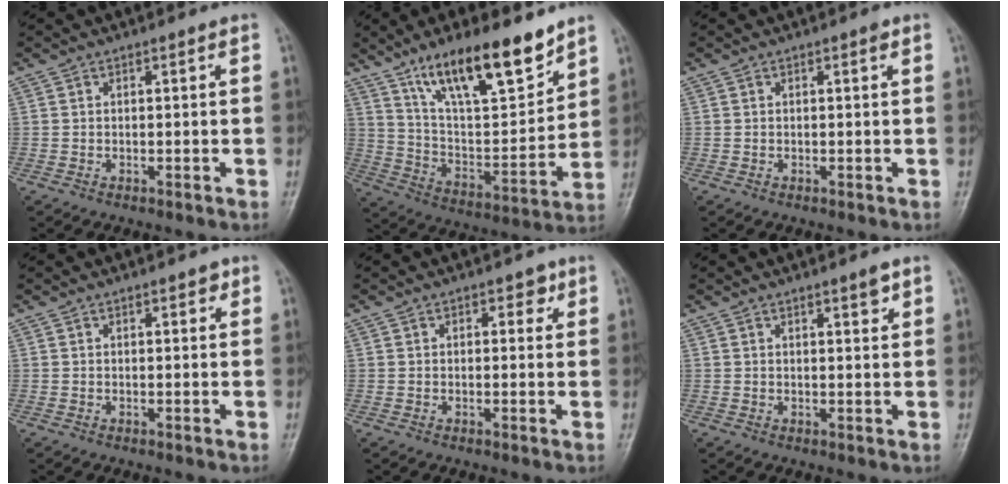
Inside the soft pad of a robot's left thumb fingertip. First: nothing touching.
{"total": 19.2, "force": [13.1, 5.8, 12.7], "torque": [-0.175, -0.068, 0.236]}
{"total": 0.7, "force": [0.4, 0.1, 0.6], "torque": [-0.011, 0.000, 0.003]}
{"total": 1.6, "force": [1.0, 0.7, 1.1], "torque": [-0.007, -0.001, 0.010]}
{"total": 2.2, "force": [1.2, 1.4, 1.3], "torque": [0.002, -0.003, 0.011]}
{"total": 2.5, "force": [1.7, 0.5, 1.8], "torque": [-0.020, -0.010, 0.024]}